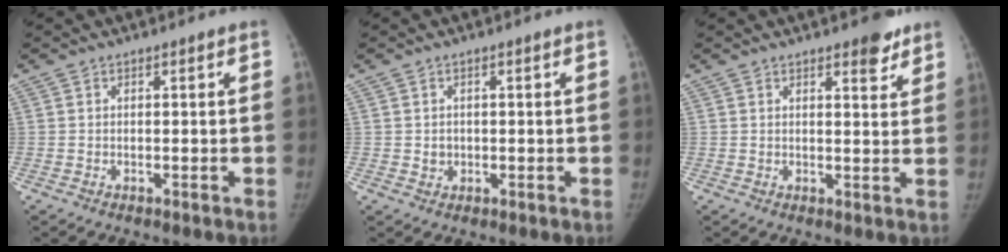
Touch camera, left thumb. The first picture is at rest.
{"total": 1.7, "force": [-0.1, 1.6, 0.7], "torque": [-0.004, 0.002, 0.004]}
{"total": 4.2, "force": [3.0, 1.5, 2.5], "torque": [-0.016, -0.018, 0.038]}